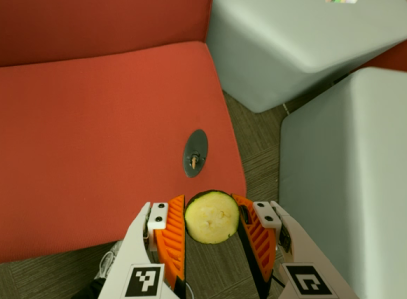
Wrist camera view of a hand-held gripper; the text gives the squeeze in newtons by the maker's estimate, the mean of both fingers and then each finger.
{"total": 8.8, "left": 9.1, "right": 8.4}